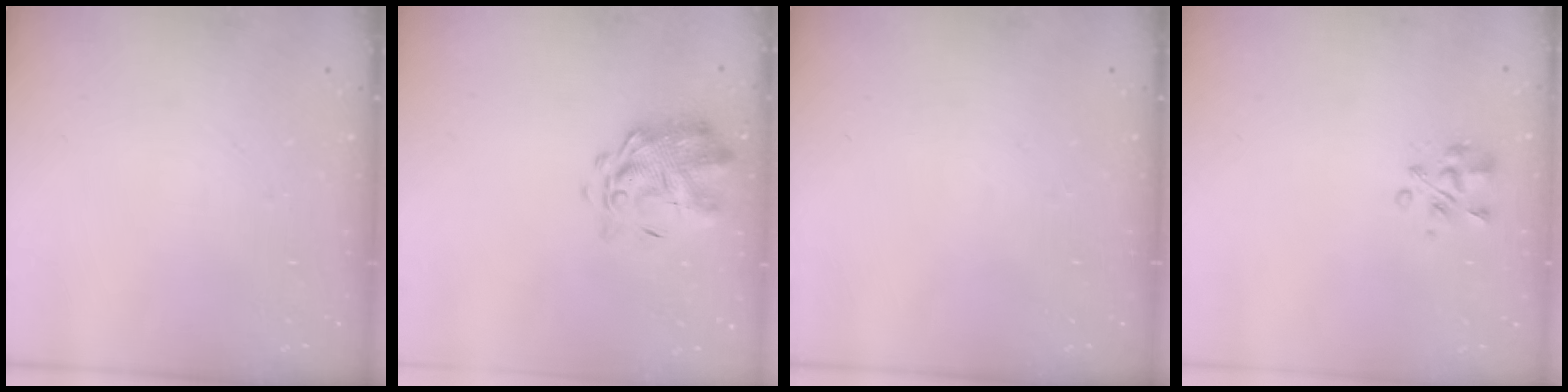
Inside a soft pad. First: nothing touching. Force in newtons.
{"total": 3.6, "press": 3.4, "slide": 1.3}
{"total": 0.0}
{"total": 3.8, "press": 3.8, "slide": 0.6}